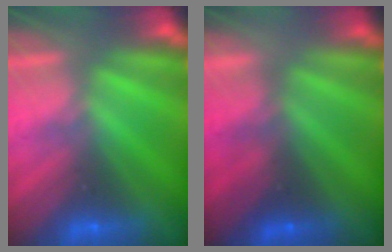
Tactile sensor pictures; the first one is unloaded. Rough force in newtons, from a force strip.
{"total": 1.7}